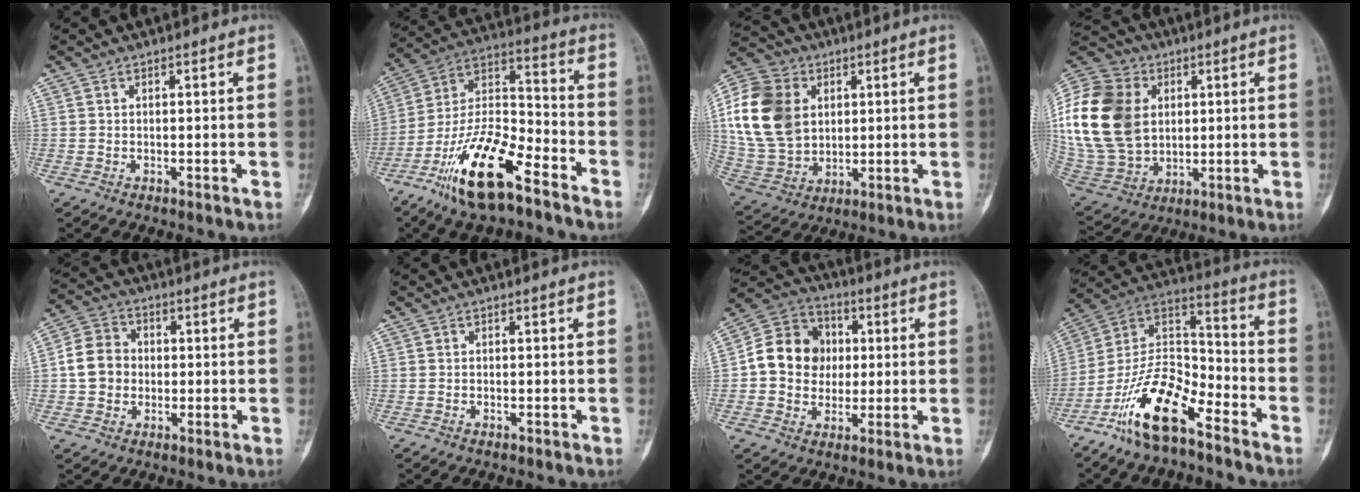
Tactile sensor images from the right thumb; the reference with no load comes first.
{"total": 18.5, "force": [-11.5, 6.1, 13.0], "torque": [-0.240, 0.072, -0.215]}
{"total": 18.6, "force": [3.8, 14.1, 11.5], "torque": [-0.219, -0.001, 0.078]}
{"total": 26.7, "force": [4.6, 20.2, 16.9], "torque": [-0.365, 0.010, 0.098]}
{"total": 7.9, "force": [-0.4, 6.9, 3.8], "torque": [-0.055, 0.019, -0.017]}
{"total": 0.5, "force": [-0.4, 0.2, 0.2], "torque": [-0.013, 0.003, -0.006]}
{"total": 13.0, "force": [0.6, 11.3, 6.3], "torque": [-0.081, 0.022, 0.002]}
{"total": 16.1, "force": [-10.4, 6.1, 10.7], "torque": [-0.191, 0.082, -0.200]}